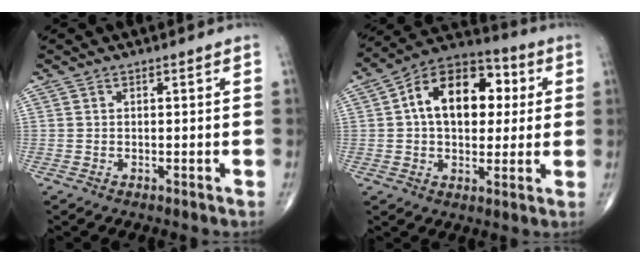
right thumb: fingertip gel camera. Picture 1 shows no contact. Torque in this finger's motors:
{"motor_torque": [-0.52, 0.72, 0.36, 0.03, 0.25]}